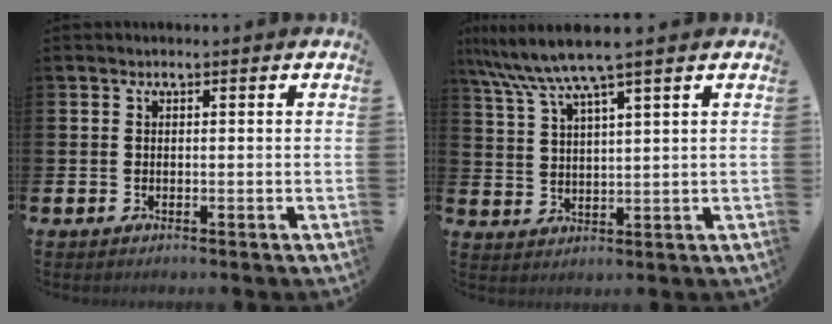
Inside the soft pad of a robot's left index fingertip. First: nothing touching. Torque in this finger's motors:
{"motor_torque": [0.42, -0.62, 0.87, 0.21]}